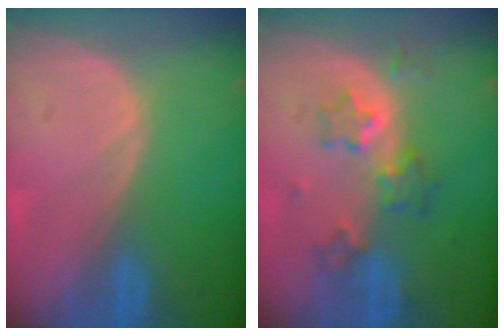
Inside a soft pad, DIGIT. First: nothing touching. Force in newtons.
{"total": 6.0, "press": 5.8, "slide": 1.7}